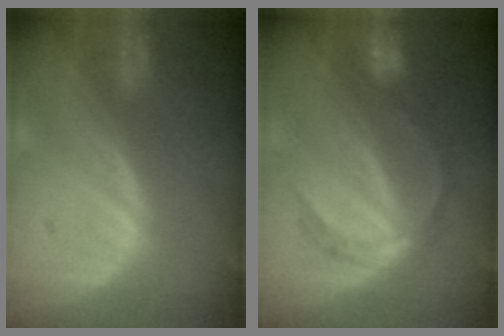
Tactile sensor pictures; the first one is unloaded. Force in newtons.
{"total": 6.1, "press": 5.3, "slide": 3.1}